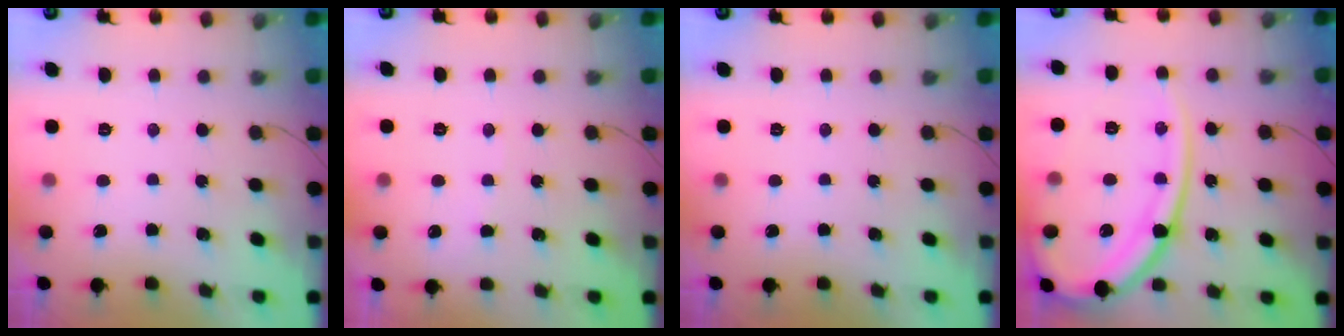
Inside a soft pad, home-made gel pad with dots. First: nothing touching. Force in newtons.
{"total": 2.0, "press": 2.0, "slide": 0.3}
{"total": 0.0}
{"total": 19.5, "press": 19.4, "slide": 2.4}